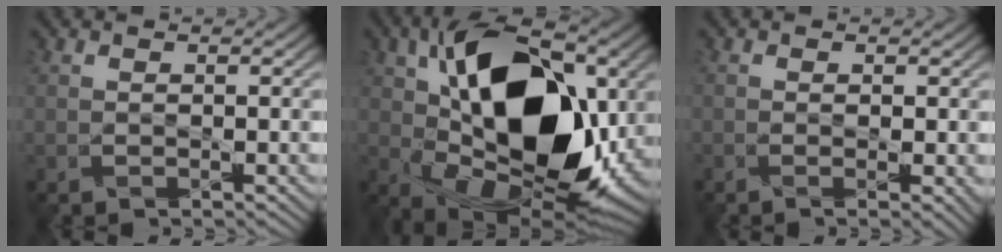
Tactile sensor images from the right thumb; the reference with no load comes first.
{"total": 18.0, "force": [2.1, 10.7, 14.3], "torque": [-0.247, 0.001, 0.030]}
{"total": 0.9, "force": [-0.1, -0.1, 0.9], "torque": [-0.010, 0.001, -0.004]}